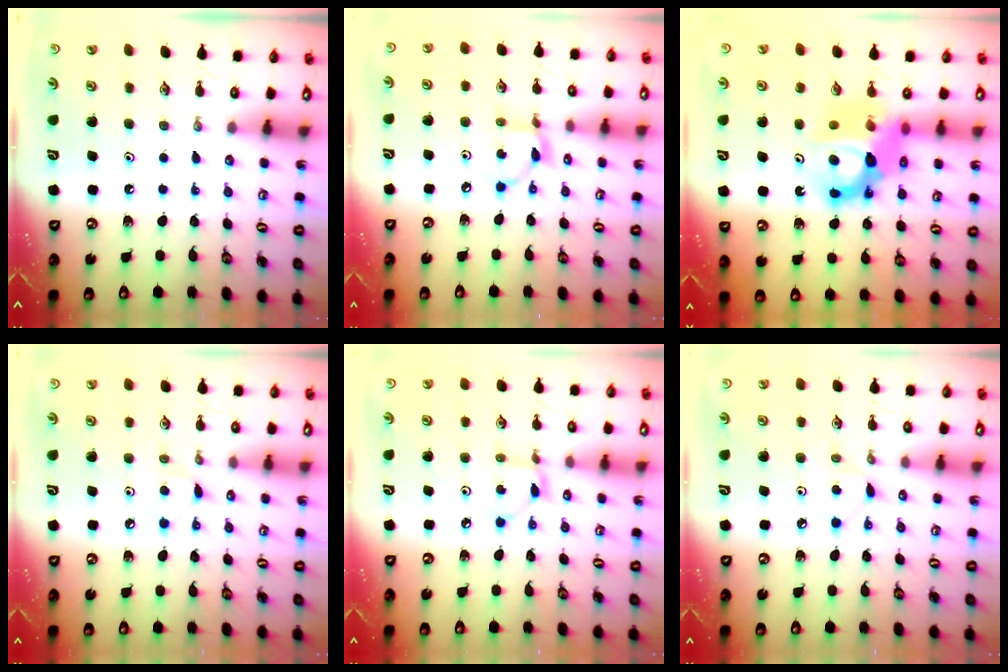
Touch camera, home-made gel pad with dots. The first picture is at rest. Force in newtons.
{"total": 5.7, "press": 5.7, "slide": 0.1}
{"total": 12.4, "press": 12.1, "slide": 2.5}
{"total": 5.6, "press": 5.5, "slide": 0.7}
{"total": 2.4, "press": 2.4, "slide": 0.1}
{"total": 5.1, "press": 5.0, "slide": 0.6}